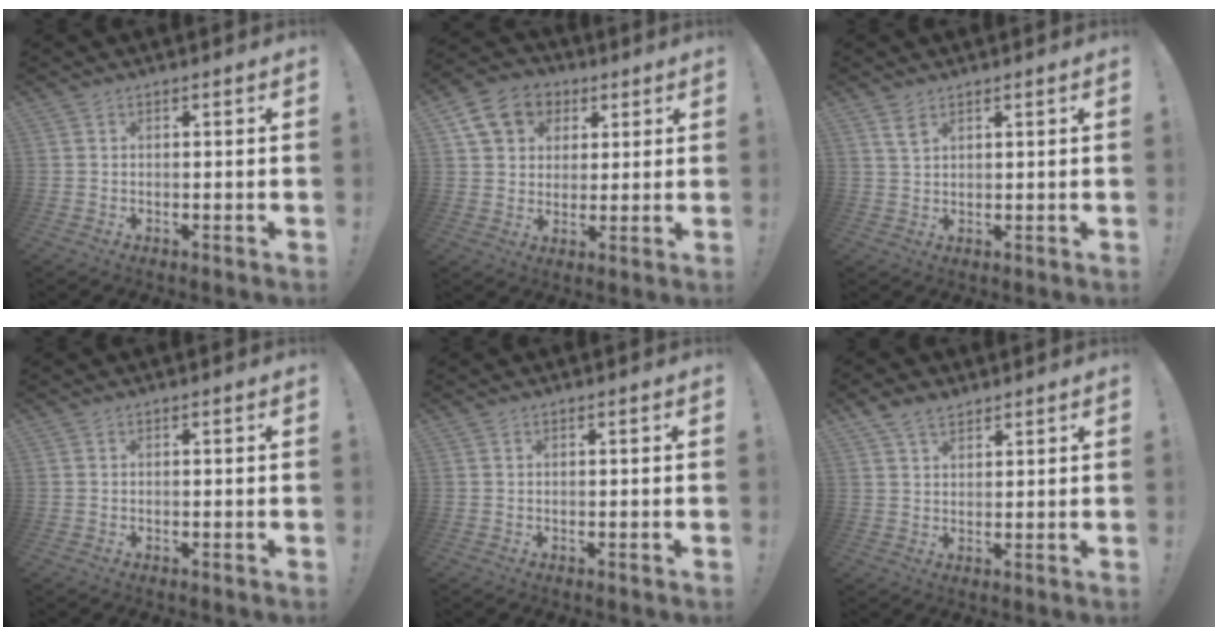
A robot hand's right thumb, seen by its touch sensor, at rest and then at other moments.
{"total": 12.0, "force": [5.1, 9.8, 4.5], "torque": [-0.065, -0.016, 0.103]}
{"total": 3.4, "force": [2.3, 1.7, 2.0], "torque": [-0.030, -0.012, 0.041]}
{"total": 0.0}
{"total": 0.0}
{"total": 5.3, "force": [3.7, 2.8, 2.5], "torque": [-0.047, -0.013, 0.070]}